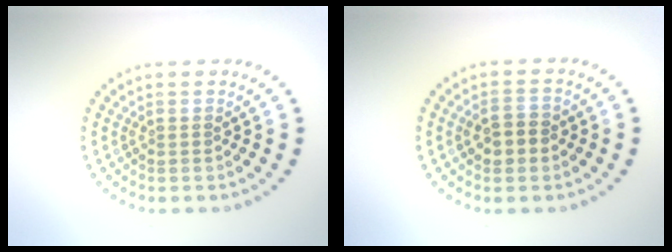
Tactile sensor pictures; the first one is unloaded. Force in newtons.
{"total": 2.5, "press": 2.5, "slide": 0.1}